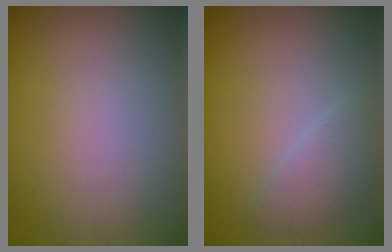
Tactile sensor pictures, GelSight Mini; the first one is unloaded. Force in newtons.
{"total": 2.0, "press": 2.0, "slide": 0.2}